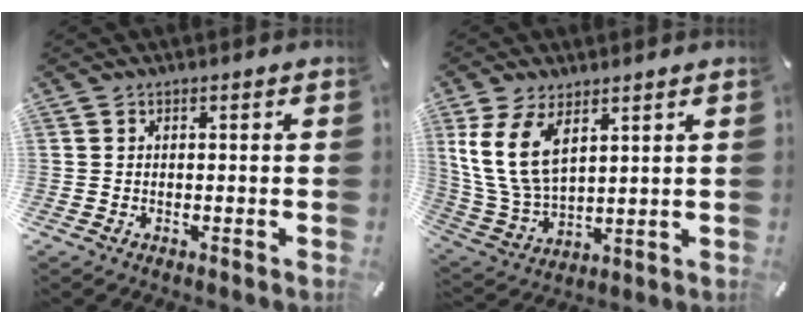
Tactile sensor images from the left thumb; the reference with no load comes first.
{"total": 11.6, "force": [5.5, 6.6, 7.8], "torque": [-0.196, -0.017, 0.103]}